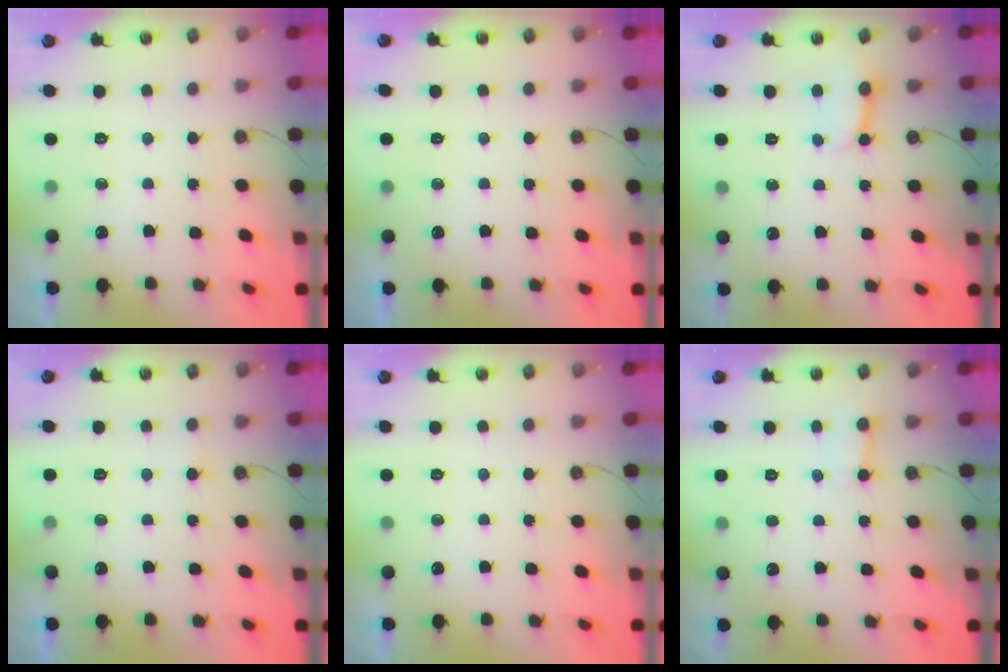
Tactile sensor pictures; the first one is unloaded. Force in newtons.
{"total": 0.0}
{"total": 4.7, "press": 4.7, "slide": 0.6}
{"total": 4.1, "press": 4.1, "slide": 0.3}
{"total": 0.0}
{"total": 2.7, "press": 2.7, "slide": 0.5}